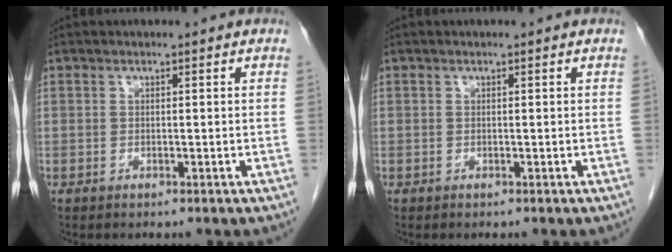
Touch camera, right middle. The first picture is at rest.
{"total": 0.0}